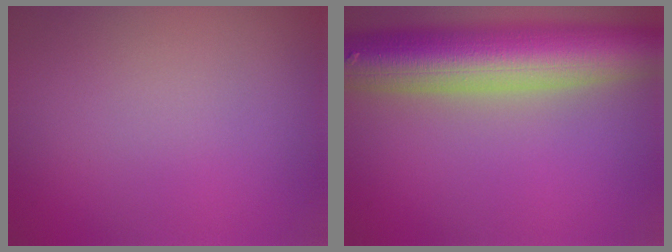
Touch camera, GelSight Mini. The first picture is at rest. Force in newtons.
{"total": 11.3, "press": 11.3, "slide": 0.7}